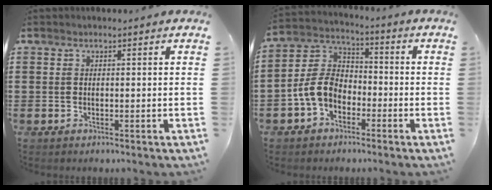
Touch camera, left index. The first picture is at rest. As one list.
[{"total": 6.8, "force": [-3.0, 4.7, 3.9], "torque": [-0.118, 0.003, -0.070]}]